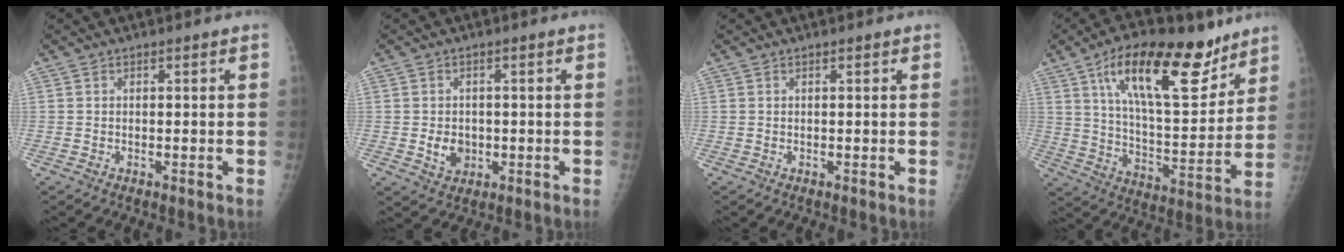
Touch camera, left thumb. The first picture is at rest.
{"total": 4.1, "force": [-0.5, 3.4, 2.3], "torque": [-0.024, 0.001, 0.000]}
{"total": 0.0}
{"total": 22.8, "force": [13.4, 9.2, 16.0], "torque": [-0.218, -0.055, 0.227]}